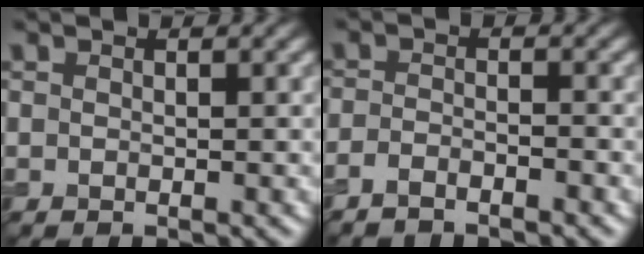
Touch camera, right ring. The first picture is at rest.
{"total": 2.1, "force": [-1.8, 0.4, 1.0], "torque": [-0.022, -0.001, -0.039]}